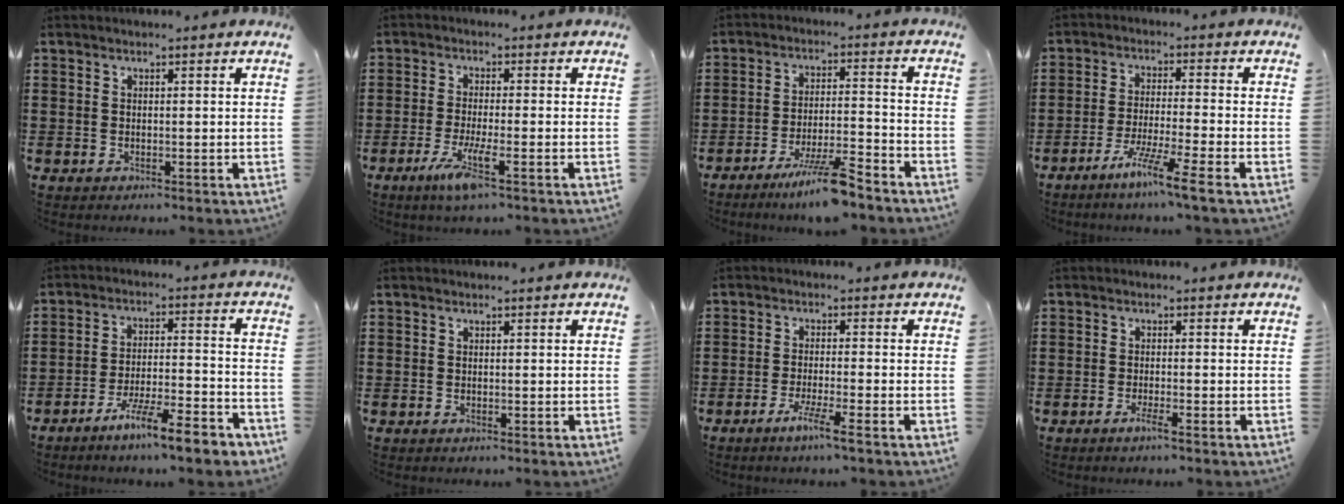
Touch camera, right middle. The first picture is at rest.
{"total": 5.5, "force": [-2.6, 0.3, 4.8], "torque": [-0.104, -0.019, -0.050]}
{"total": 7.6, "force": [-6.0, 0.3, 4.6], "torque": [-0.089, -0.006, -0.110]}
{"total": 6.8, "force": [-5.0, -0.8, 4.5], "torque": [-0.087, -0.015, -0.096]}
{"total": 9.6, "force": [-7.6, 1.1, 5.7], "torque": [-0.095, 0.011, -0.142]}
{"total": 0.0}
{"total": 4.0, "force": [-2.7, -0.4, 2.9], "torque": [-0.045, -0.004, -0.047]}
{"total": 1.9, "force": [-1.2, 0.0, 1.5], "torque": [-0.032, -0.003, -0.024]}